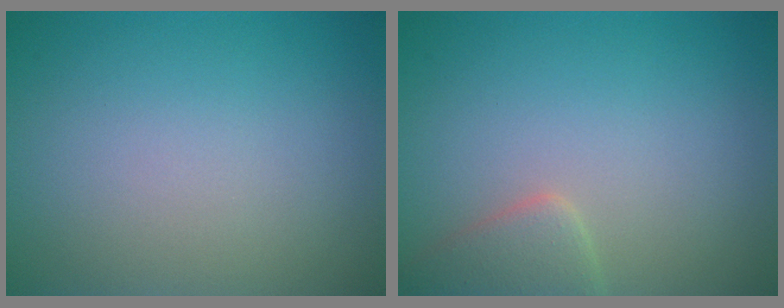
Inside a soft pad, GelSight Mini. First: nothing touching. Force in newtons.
{"total": 2.5, "press": 2.5, "slide": 0.3}